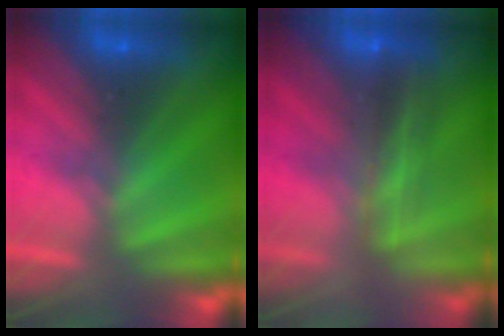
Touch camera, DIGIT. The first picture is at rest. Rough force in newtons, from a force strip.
{"total": 2.4}